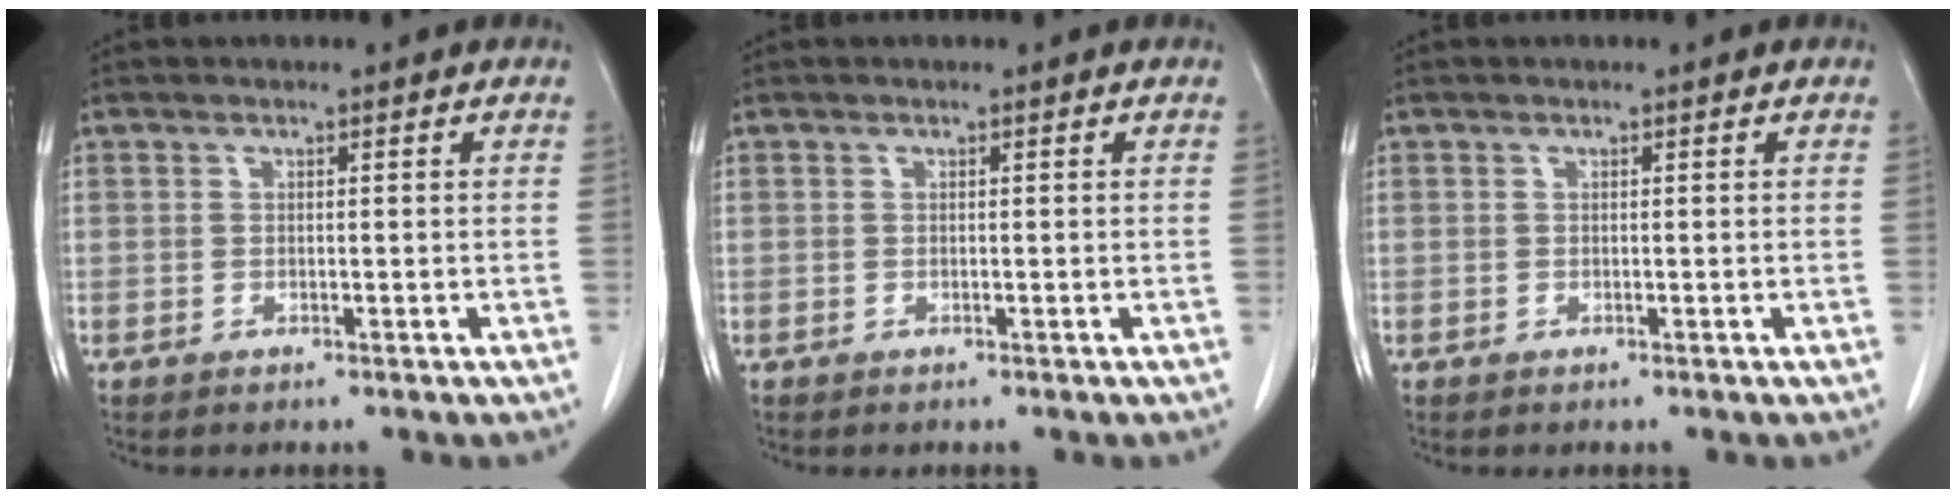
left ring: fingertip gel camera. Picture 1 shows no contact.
{"total": 0.0}
{"total": 0.0}